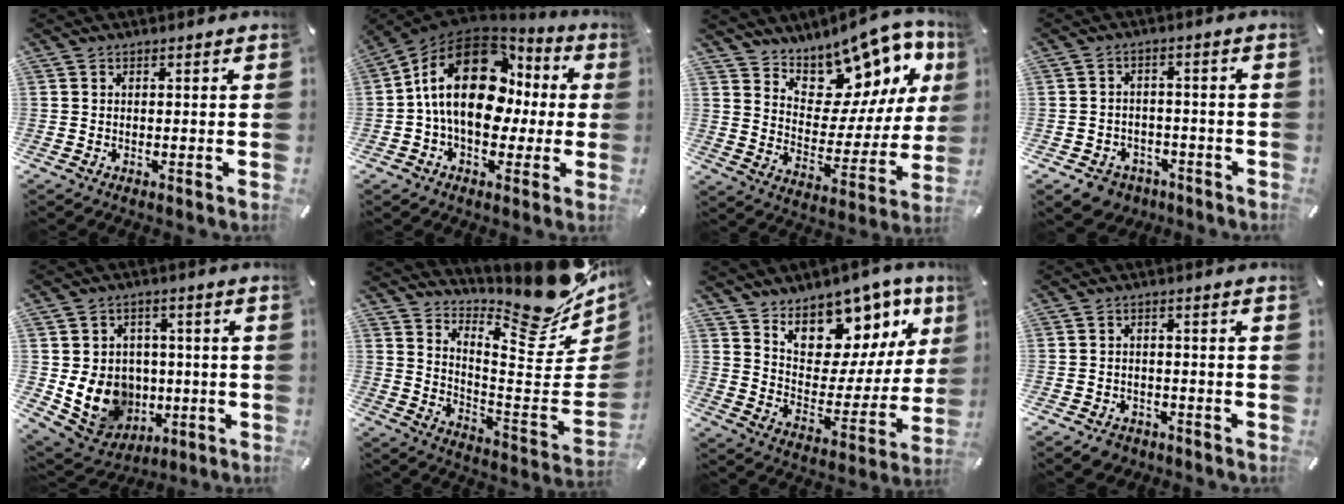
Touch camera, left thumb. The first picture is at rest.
{"total": 21.8, "force": [2.8, 14.7, 15.8], "torque": [-0.283, -0.001, 0.047]}
{"total": 13.3, "force": [10.7, 7.0, 3.7], "torque": [-0.043, -0.118, 0.184]}
{"total": 5.7, "force": [-3.5, 4.2, 1.6], "torque": [-0.034, 0.023, -0.064]}
{"total": 13.1, "force": [-1.2, 11.9, 5.4], "torque": [-0.118, -0.003, -0.009]}
{"total": 19.4, "force": [15.7, 5.7, 9.9], "torque": [-0.096, -0.160, 0.251]}
{"total": 13.0, "force": [9.6, 7.8, 3.7], "torque": [-0.048, -0.098, 0.168]}
{"total": 3.4, "force": [-2.4, 2.3, 0.8], "torque": [-0.018, 0.011, -0.050]}